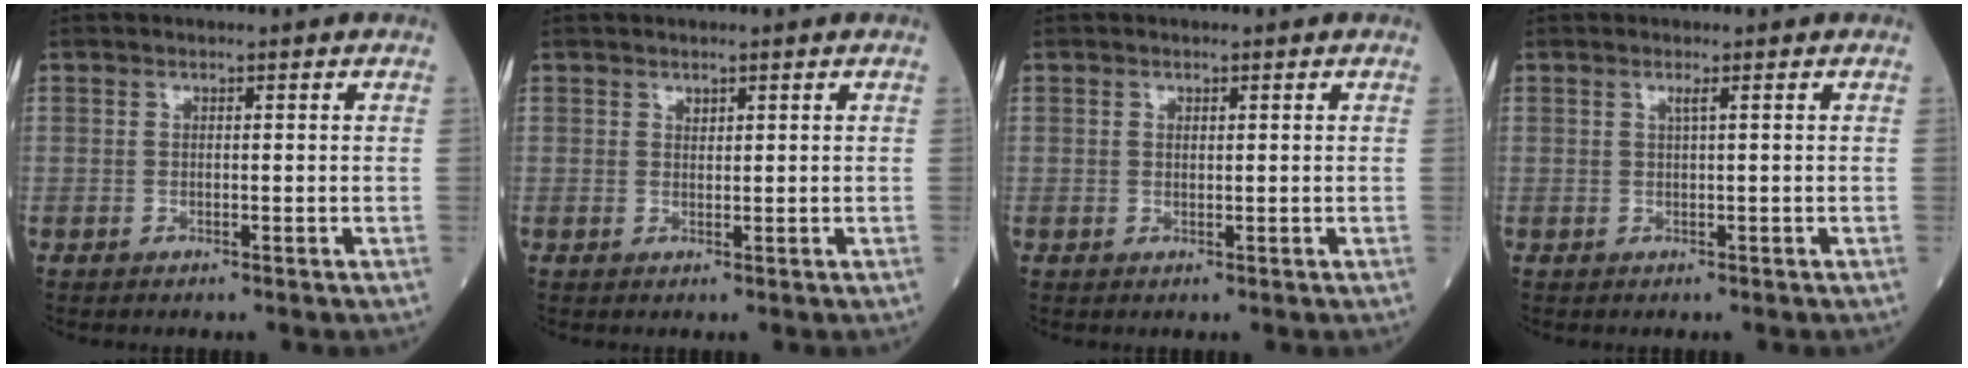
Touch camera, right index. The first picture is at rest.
{"total": 0.6, "force": [0.5, 0.3, 0.2], "torque": [-0.008, -0.003, 0.008]}
{"total": 0.6, "force": [0.3, 0.4, 0.4], "torque": [-0.007, -0.001, 0.004]}
{"total": 0.7, "force": [0.3, -0.3, 0.6], "torque": [-0.022, -0.002, 0.009]}